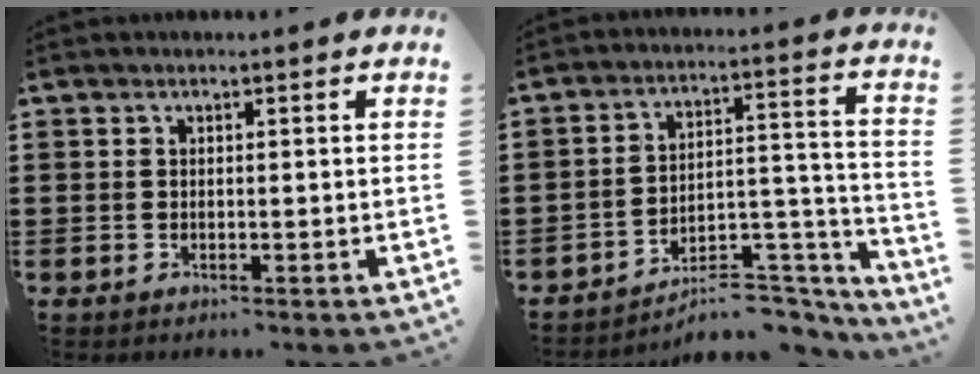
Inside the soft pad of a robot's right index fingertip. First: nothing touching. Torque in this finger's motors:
{"motor_torque": [-1.49, 0.65, -0.41, -0.16]}